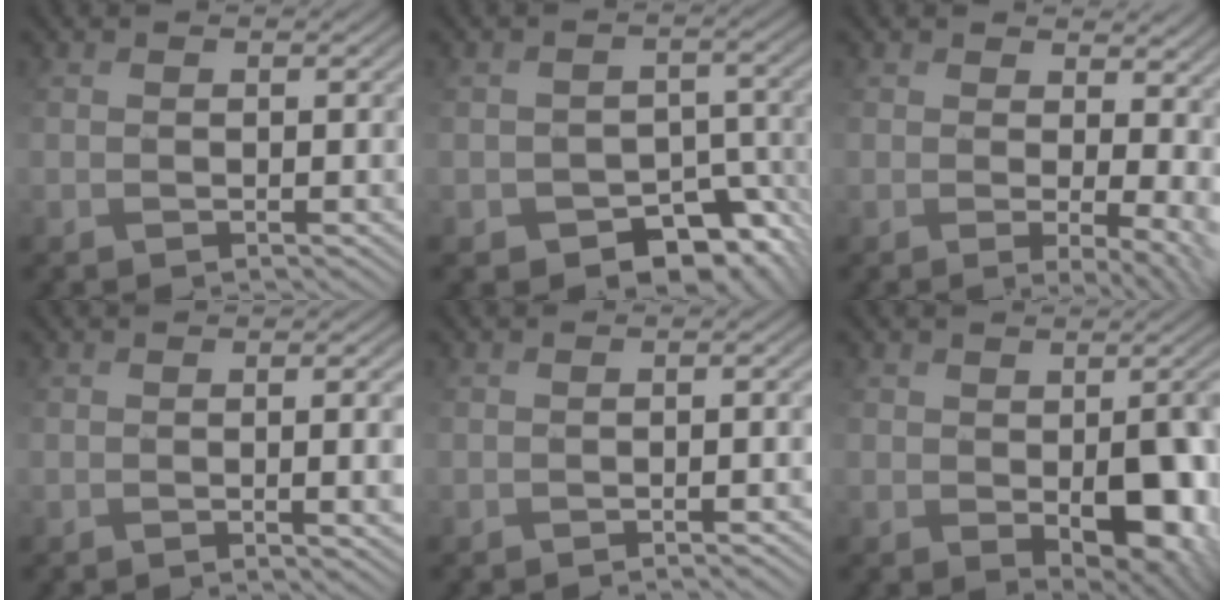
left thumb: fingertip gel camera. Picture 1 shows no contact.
{"total": 9.6, "force": [-6.5, 6.4, 3.0], "torque": [-0.056, -0.010, -0.076]}
{"total": 9.1, "force": [0.1, 4.7, 7.8], "torque": [-0.128, -0.014, 0.025]}
{"total": 6.6, "force": [-0.4, 2.7, 6.0], "torque": [-0.065, -0.003, 0.017]}
{"total": 2.7, "force": [-1.3, 0.6, 2.3], "torque": [-0.012, 0.008, -0.002]}
{"total": 9.7, "force": [-1.3, 6.0, 7.5], "torque": [-0.108, -0.034, 0.005]}